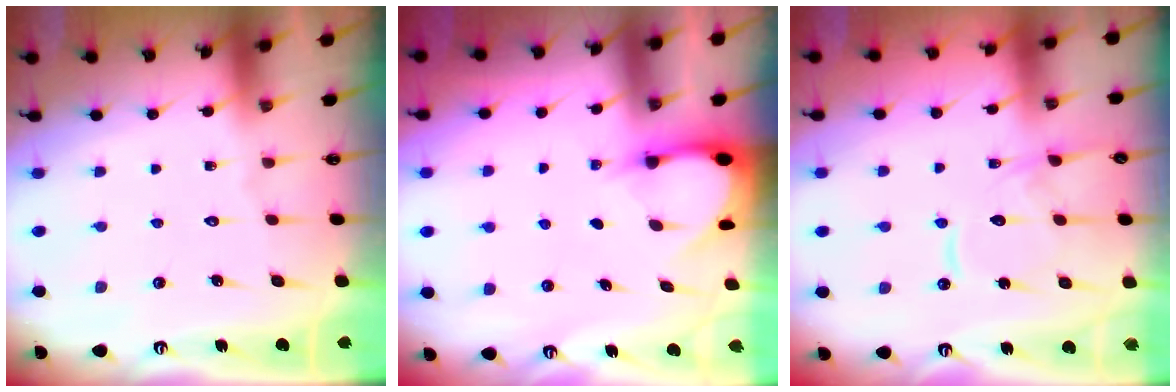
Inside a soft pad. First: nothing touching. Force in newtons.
{"total": 3.1, "press": 3.1, "slide": 0.3}
{"total": 12.9, "press": 12.8, "slide": 1.3}